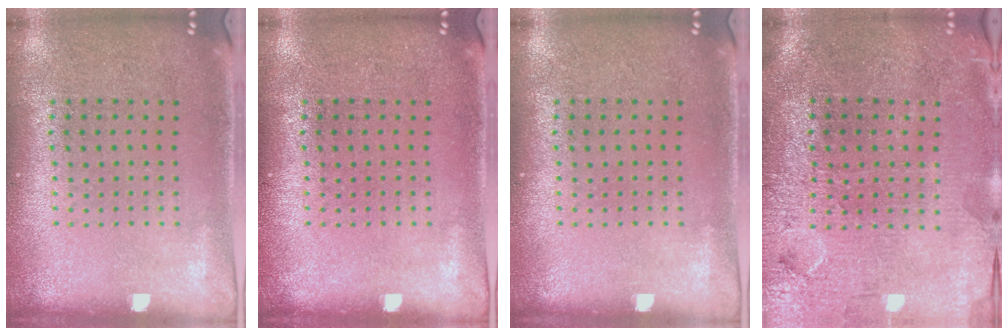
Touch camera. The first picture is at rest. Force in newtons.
{"total": 0.0}
{"total": 0.0}
{"total": 3.8, "press": 3.4, "slide": 1.6}